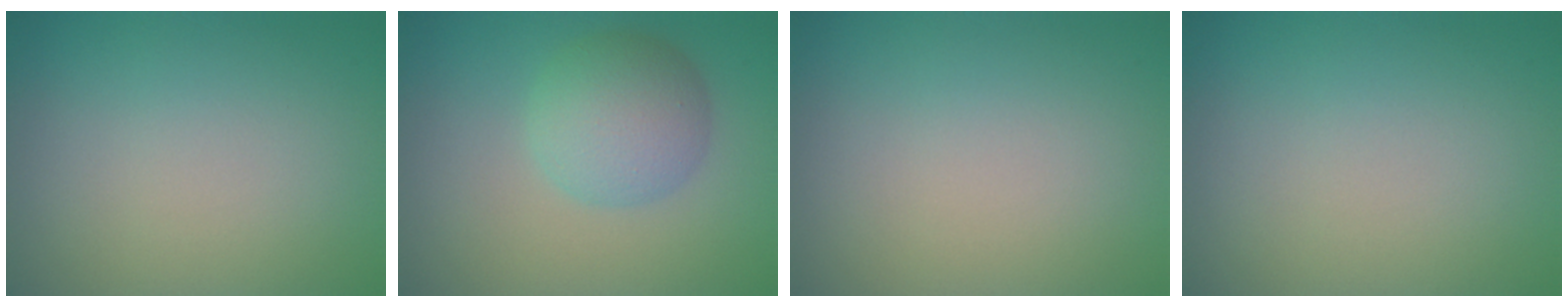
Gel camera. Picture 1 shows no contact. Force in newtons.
{"total": 4.6, "press": 4.6, "slide": 0.1}
{"total": 0.0}
{"total": 0.0}